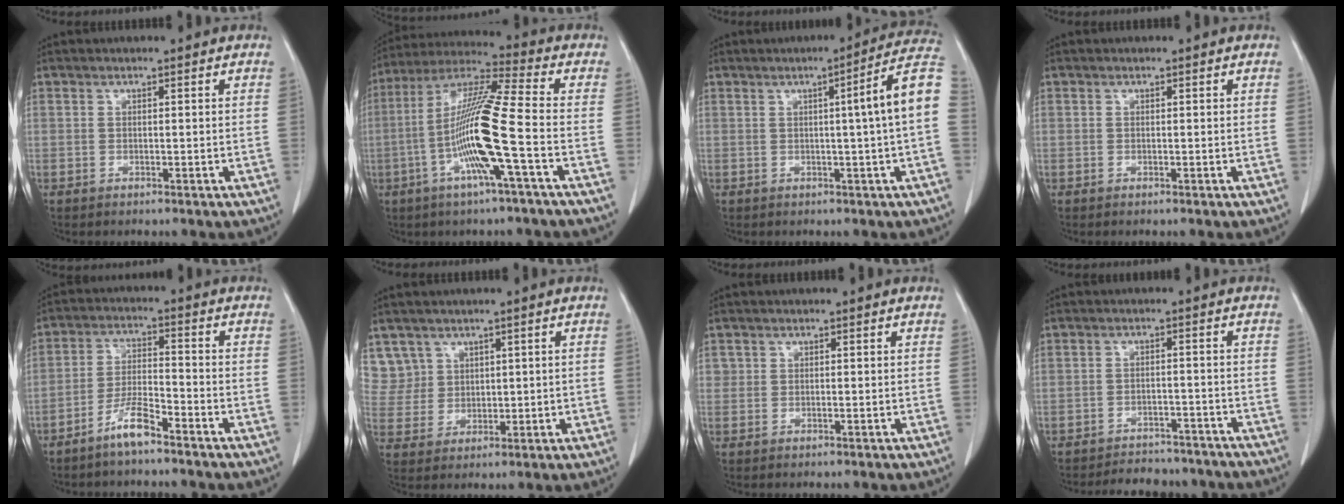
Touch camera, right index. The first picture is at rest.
{"total": 14.6, "force": [-3.7, -0.5, 14.1], "torque": [-0.280, 0.000, -0.083]}
{"total": 9.0, "force": [0.5, -1.3, 8.9], "torque": [-0.108, 0.015, 0.000]}
{"total": 0.0}
{"total": 5.7, "force": [-4.3, 0.7, 3.6], "torque": [-0.077, -0.003, -0.086]}
{"total": 6.5, "force": [3.6, 5.4, -0.3], "torque": [0.011, 0.013, 0.082]}
{"total": 1.1, "force": [0.4, 1.0, 0.2], "torque": [0.010, 0.000, 0.001]}
{"total": 10.6, "force": [-9.7, 3.8, 2.1], "torque": [-0.028, 0.008, -0.113]}